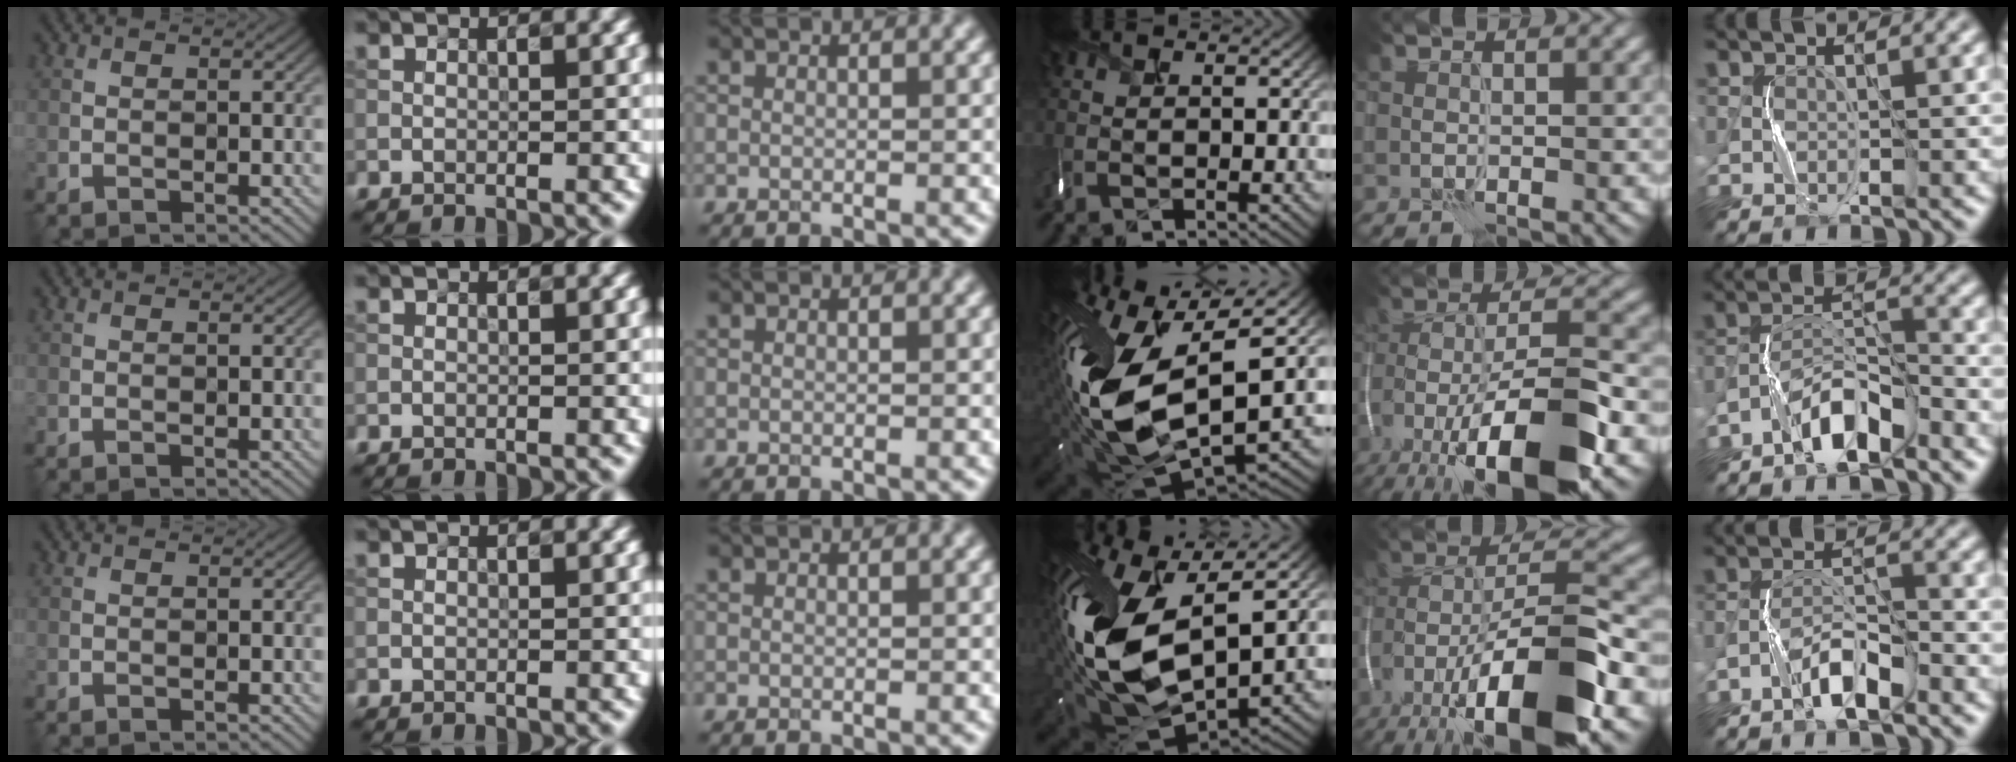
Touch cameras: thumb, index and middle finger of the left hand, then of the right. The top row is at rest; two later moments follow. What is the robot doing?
{"motion": "shake", "object": "box of matches"}